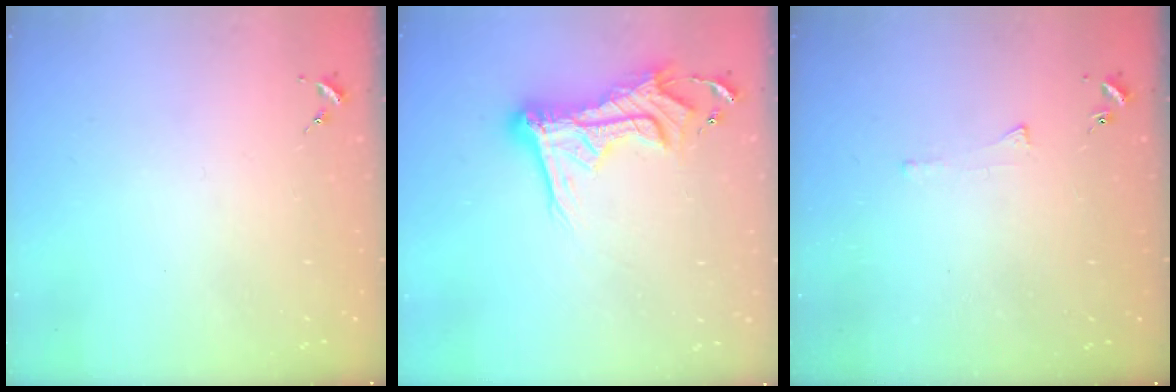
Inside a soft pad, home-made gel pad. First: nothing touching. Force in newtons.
{"total": 15.7, "press": 15.6, "slide": 1.6}
{"total": 3.5, "press": 3.4, "slide": 0.5}